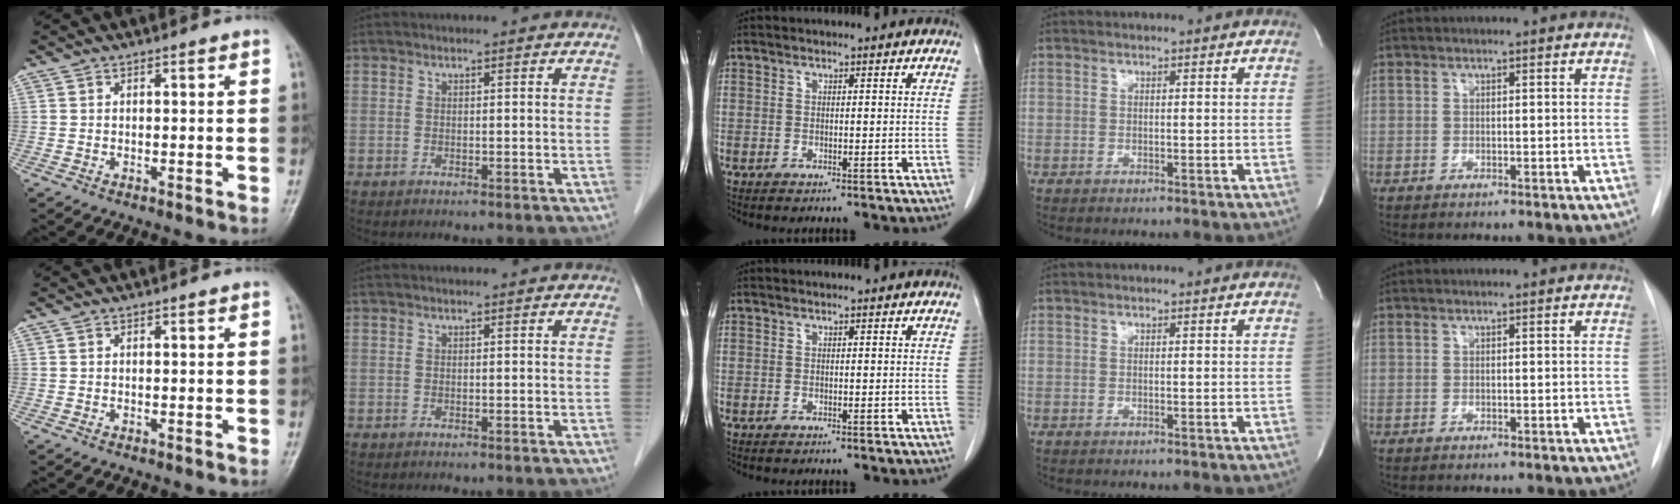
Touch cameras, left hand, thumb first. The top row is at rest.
{}